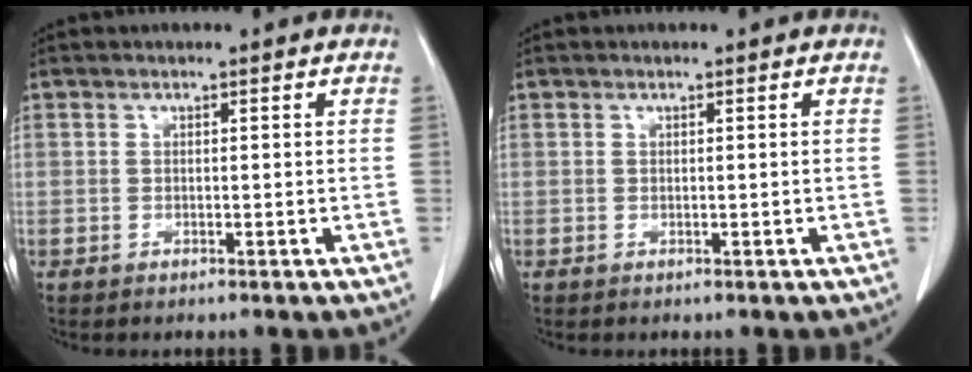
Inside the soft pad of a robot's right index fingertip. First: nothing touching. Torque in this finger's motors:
{"motor_torque": [0.00, 0.00, 0.00, 0.00]}